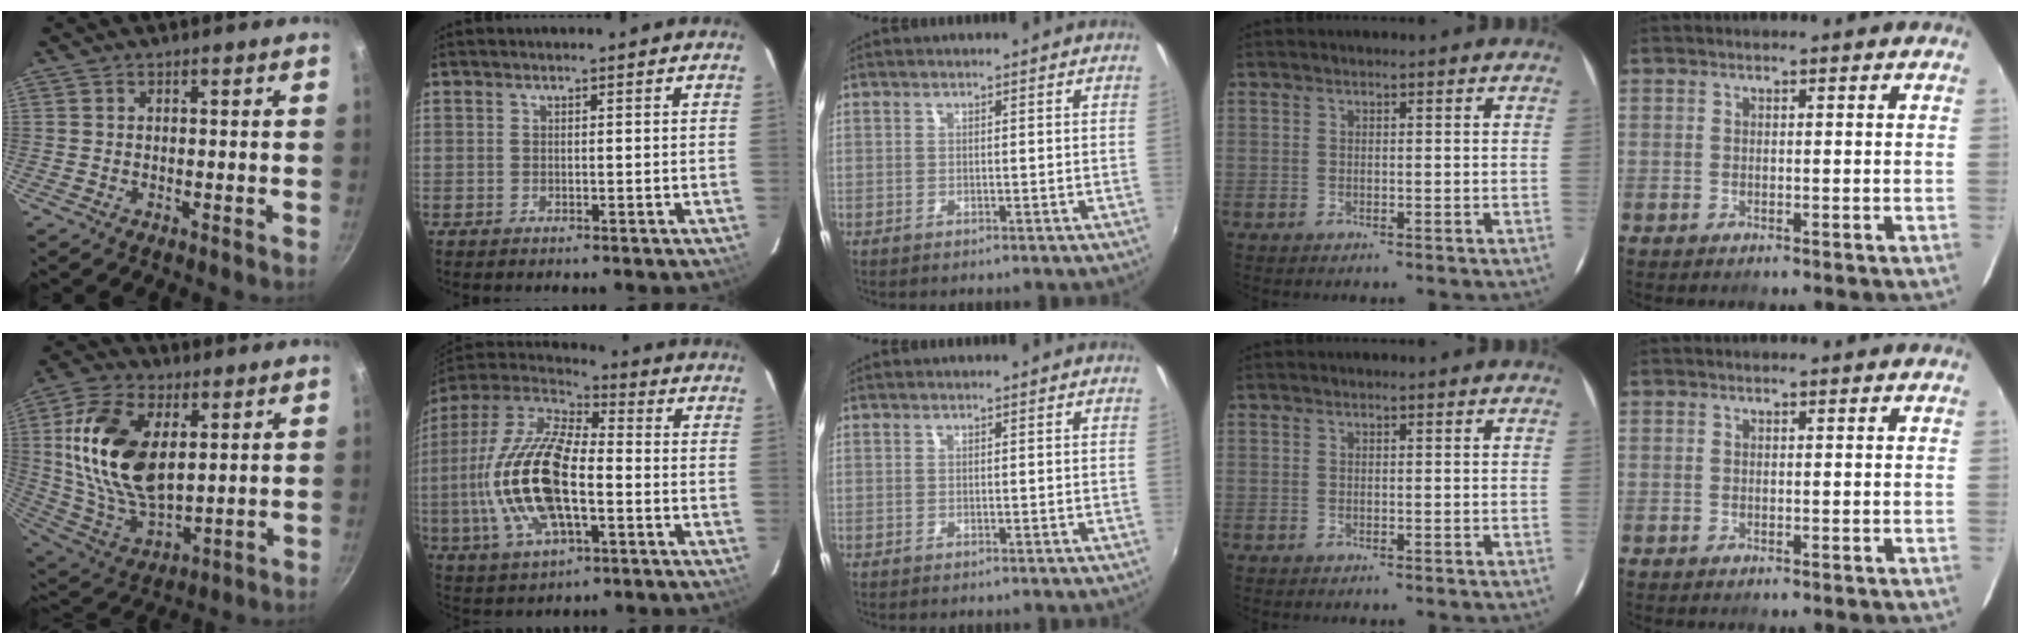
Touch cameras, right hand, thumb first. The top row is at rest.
{"thumb": {"total": 20.2, "force": [4.6, 11.5, 16.0], "torque": [-0.296, -0.013, 0.097]}, "index": {"total": 20.9, "force": [-3.6, 8.9, 18.6], "torque": [-0.390, -0.004, -0.073]}}